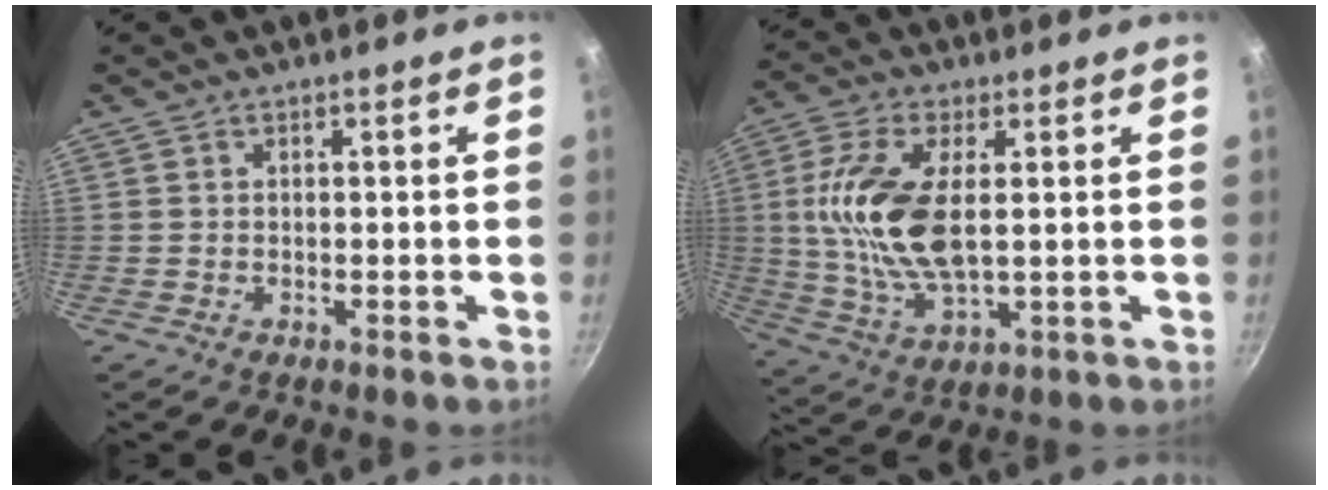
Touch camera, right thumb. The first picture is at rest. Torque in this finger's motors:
{"motor_torque": [1.87, 2.14, 2.16, -0.07, 0.47]}